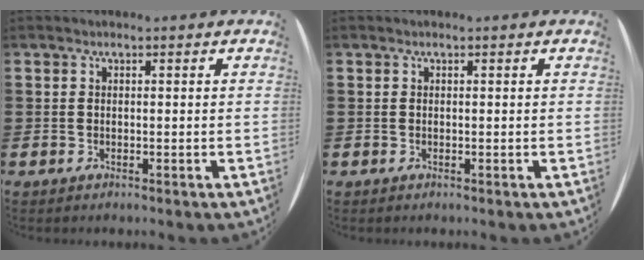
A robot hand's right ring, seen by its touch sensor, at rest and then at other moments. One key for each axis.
{"total": 0.0}